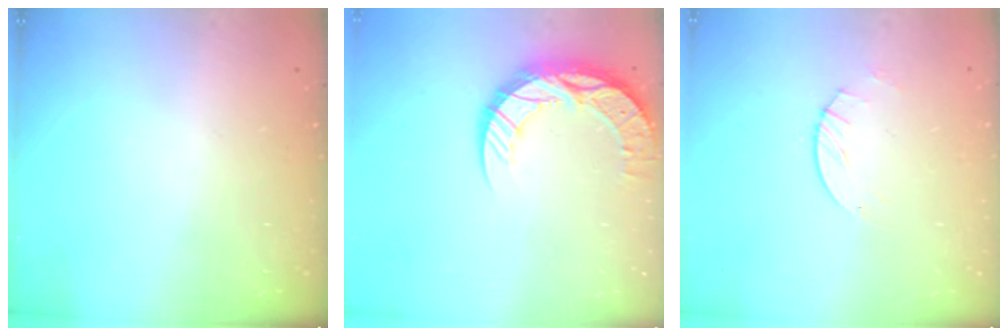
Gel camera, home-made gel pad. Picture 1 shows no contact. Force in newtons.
{"total": 13.3, "press": 13.2, "slide": 1.0}
{"total": 2.8, "press": 2.8, "slide": 0.4}